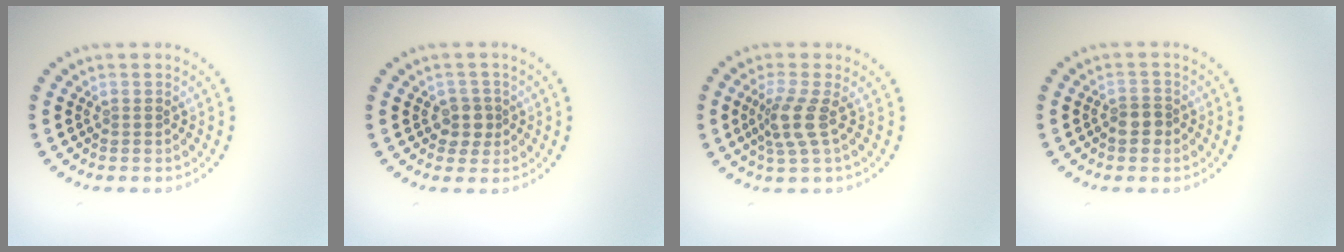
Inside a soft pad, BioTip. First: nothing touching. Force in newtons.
{"total": 2.0, "press": 1.7, "slide": 1.1}
{"total": 2.9, "press": 2.2, "slide": 1.9}
{"total": 1.9, "press": 1.7, "slide": 0.9}